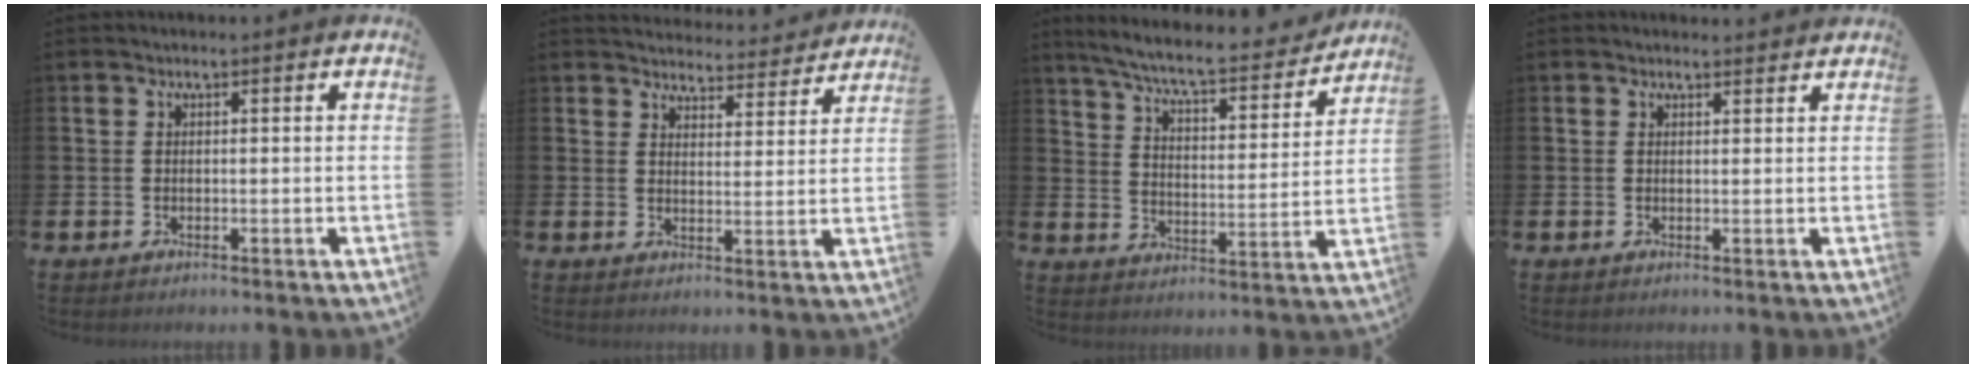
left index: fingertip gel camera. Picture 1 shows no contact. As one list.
[{"total": 4.2, "force": [4.1, 0.8, 0.0], "torque": [-0.006, -0.034, 0.069]}, {"total": 7.3, "force": [6.7, 0.8, 2.8], "torque": [-0.087, -0.047, 0.110]}, {"total": 1.2, "force": [1.1, 0.2, 0.0], "torque": [0.008, -0.004, 0.019]}]